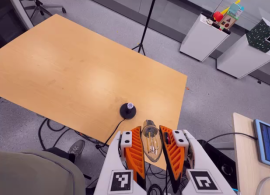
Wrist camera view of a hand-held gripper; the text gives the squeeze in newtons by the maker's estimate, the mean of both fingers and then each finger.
{"total": 19.5, "left": 21.1, "right": 18.0}